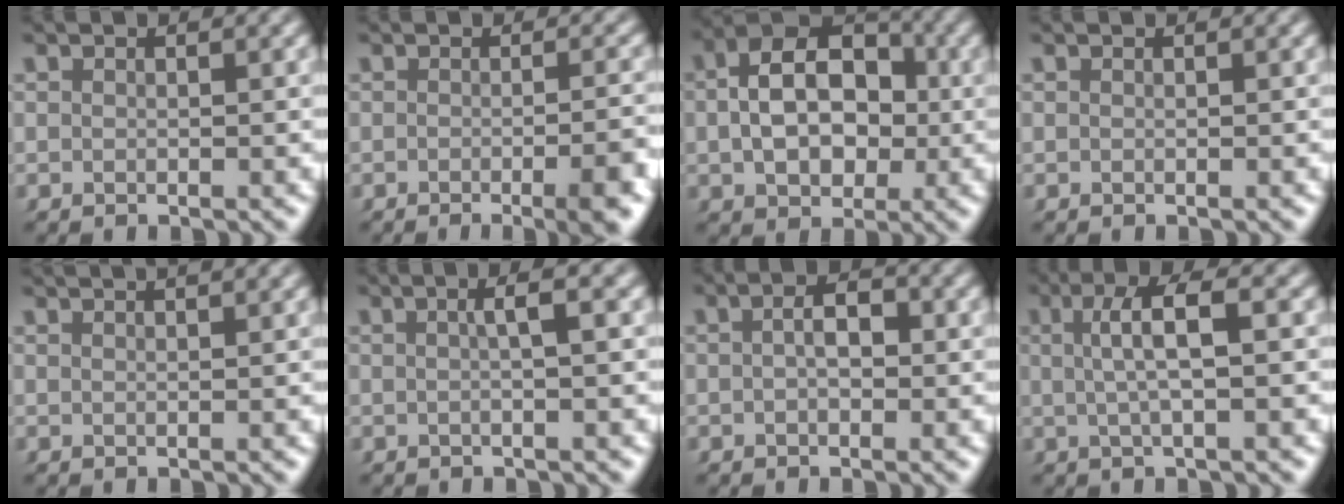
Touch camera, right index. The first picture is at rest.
{"total": 4.2, "force": [-2.0, 0.7, 3.6], "torque": [-0.039, 0.004, -0.040]}
{"total": 10.0, "force": [0.6, 7.2, 6.9], "torque": [-0.110, -0.003, 0.007]}
{"total": 0.0}
{"total": 2.1, "force": [1.7, -0.2, 1.3], "torque": [-0.006, 0.006, 0.026]}
{"total": 2.5, "force": [0.2, -0.1, 2.4], "torque": [-0.032, 0.012, 0.000]}
{"total": 2.9, "force": [0.1, 1.7, 2.3], "torque": [-0.036, 0.000, -0.002]}
{"total": 4.2, "force": [0.8, 0.8, 4.1], "torque": [-0.068, 0.015, 0.007]}